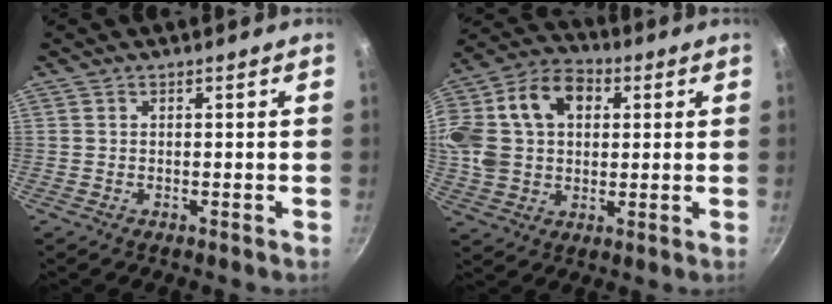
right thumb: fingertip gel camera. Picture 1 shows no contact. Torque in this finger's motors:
{"motor_torque": [1.12, 2.96, 1.13, 0.77, 0.16]}